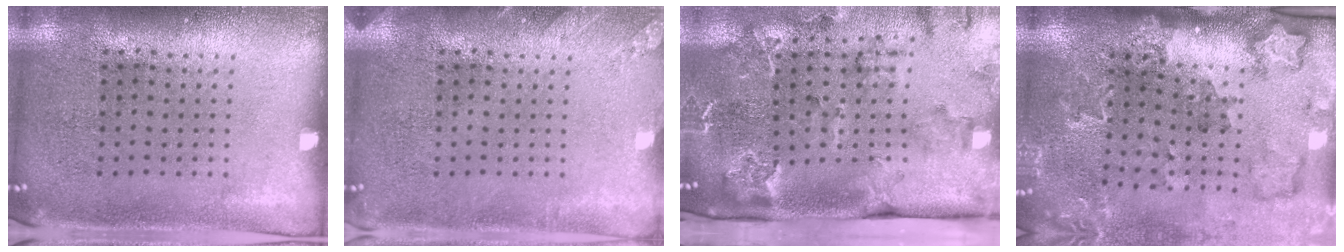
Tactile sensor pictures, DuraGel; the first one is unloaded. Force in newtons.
{"total": 1.4, "press": 1.4, "slide": 0.2}
{"total": 2.5, "press": 2.3, "slide": 0.9}
{"total": 2.0, "press": 1.9, "slide": 0.4}